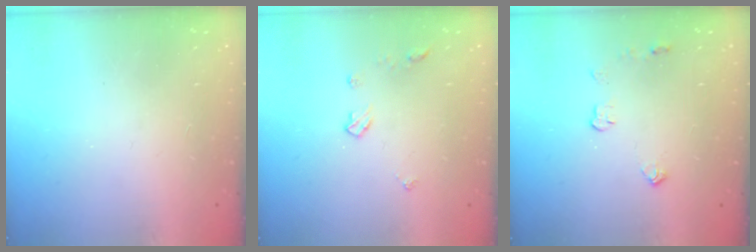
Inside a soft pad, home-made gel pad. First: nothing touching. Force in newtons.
{"total": 4.6, "press": 4.5, "slide": 0.8}
{"total": 3.7, "press": 3.6, "slide": 0.6}